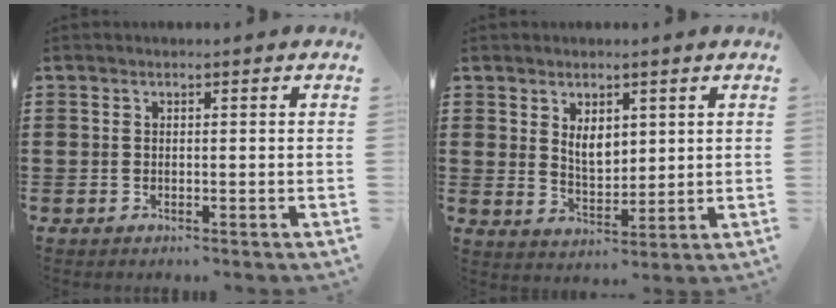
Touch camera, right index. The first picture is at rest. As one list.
[{"total": 3.9, "force": [1.9, 2.2, 2.6], "torque": [-0.050, 0.003, 0.033]}]